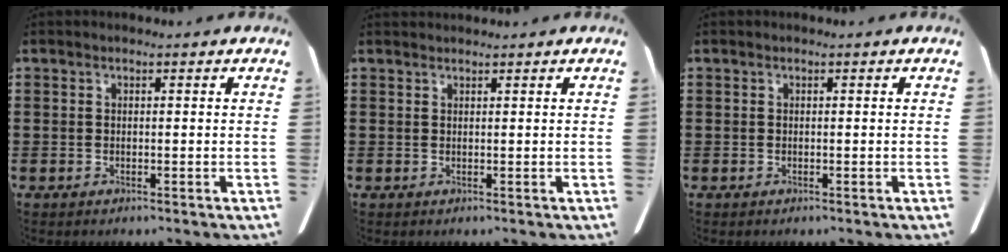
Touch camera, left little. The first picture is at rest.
{"total": 0.8, "force": [0.8, 0.0, 0.0], "torque": [-0.002, 0.000, 0.015]}
{"total": 0.0}